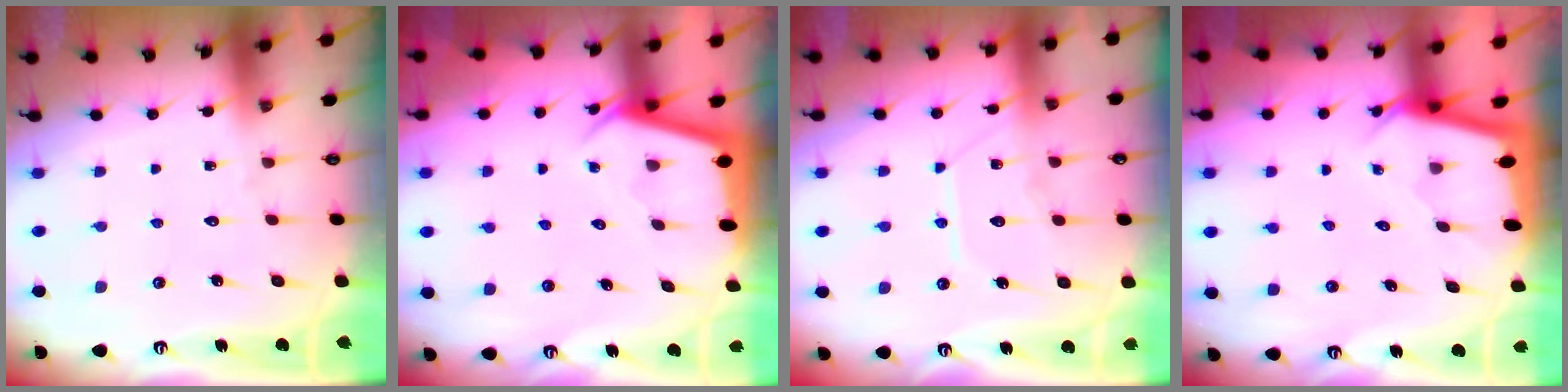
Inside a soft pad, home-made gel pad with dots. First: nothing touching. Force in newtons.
{"total": 2.9, "press": 2.9, "slide": 0.3}
{"total": 9.1, "press": 9.1, "slide": 0.8}
{"total": 2.3, "press": 2.3, "slide": 0.2}